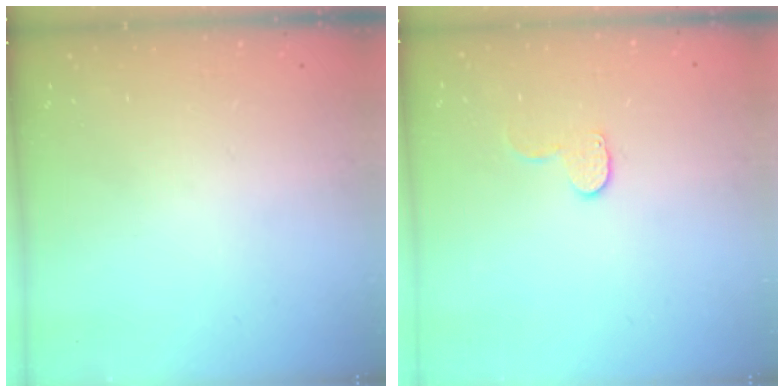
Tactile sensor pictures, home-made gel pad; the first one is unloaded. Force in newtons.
{"total": 7.1, "press": 7.1, "slide": 0.4}